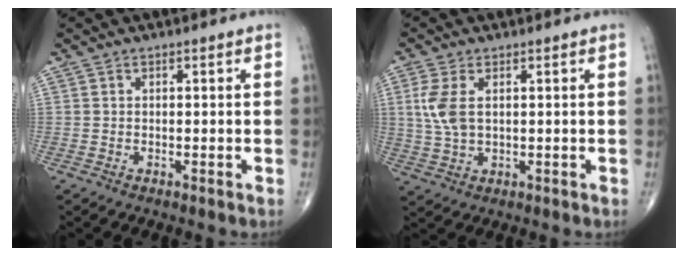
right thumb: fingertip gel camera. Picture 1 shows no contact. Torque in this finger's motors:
{"motor_torque": [-0.14, 0.45, 0.63, 0.26, 0.02]}